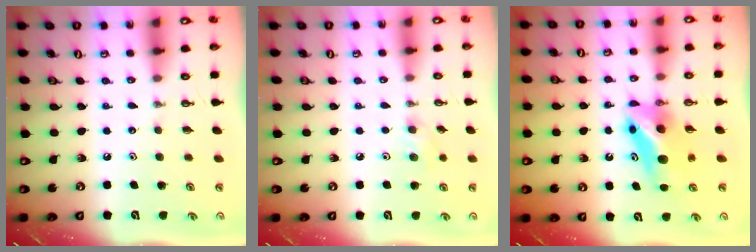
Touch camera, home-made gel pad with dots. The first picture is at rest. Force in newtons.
{"total": 7.2, "press": 6.8, "slide": 2.1}
{"total": 6.7, "press": 6.6, "slide": 1.1}